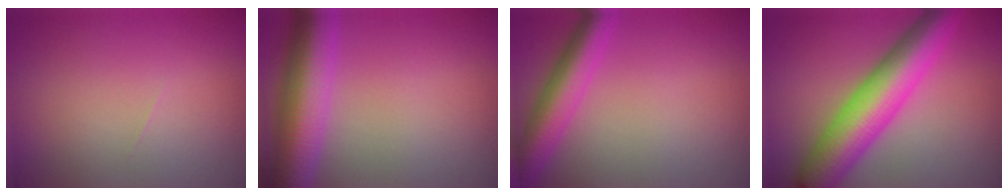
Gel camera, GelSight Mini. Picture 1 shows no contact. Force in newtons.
{"total": 8.7, "press": 8.7, "slide": 0.3}
{"total": 5.2, "press": 5.2, "slide": 0.3}
{"total": 8.9, "press": 8.9, "slide": 0.1}